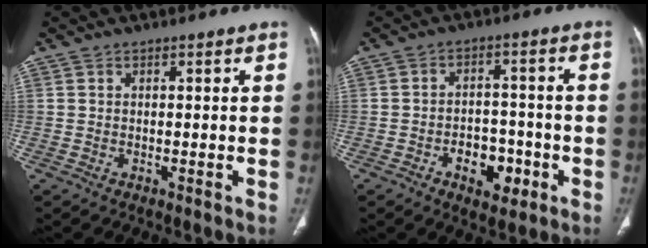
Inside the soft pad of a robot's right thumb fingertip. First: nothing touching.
{"total": 7.6, "force": [-3.3, 4.8, 4.9], "torque": [-0.045, 0.027, -0.045]}